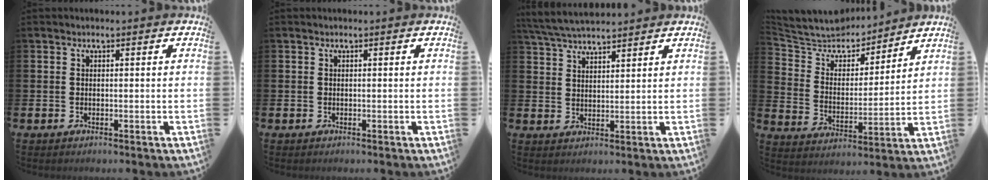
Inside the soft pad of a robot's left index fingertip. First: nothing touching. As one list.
[{"total": 0.0}, {"total": 5.0, "force": [4.9, 0.6, 1.2], "torque": [-0.041, -0.018, 0.090]}, {"total": 7.7, "force": [7.4, 2.3, 0.7], "torque": [-0.061, -0.058, 0.131]}]